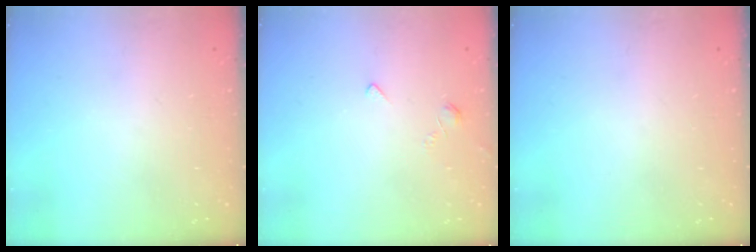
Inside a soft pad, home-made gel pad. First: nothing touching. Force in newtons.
{"total": 1.6, "press": 1.5, "slide": 0.5}
{"total": 0.0}